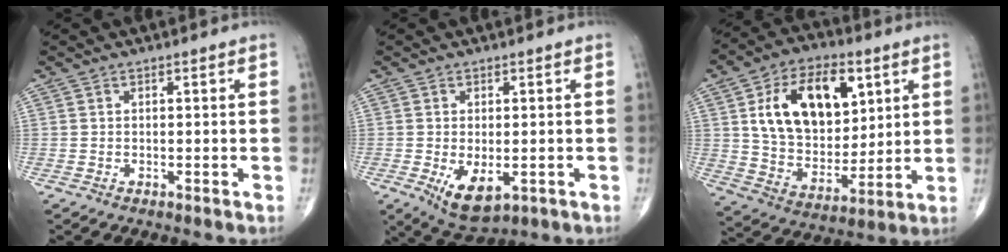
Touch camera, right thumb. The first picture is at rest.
{"total": 7.0, "force": [-1.8, 3.6, 5.8], "torque": [-0.094, -0.015, -0.017]}
{"total": 20.4, "force": [6.6, 12.8, 14.5], "torque": [-0.196, -0.023, 0.118]}